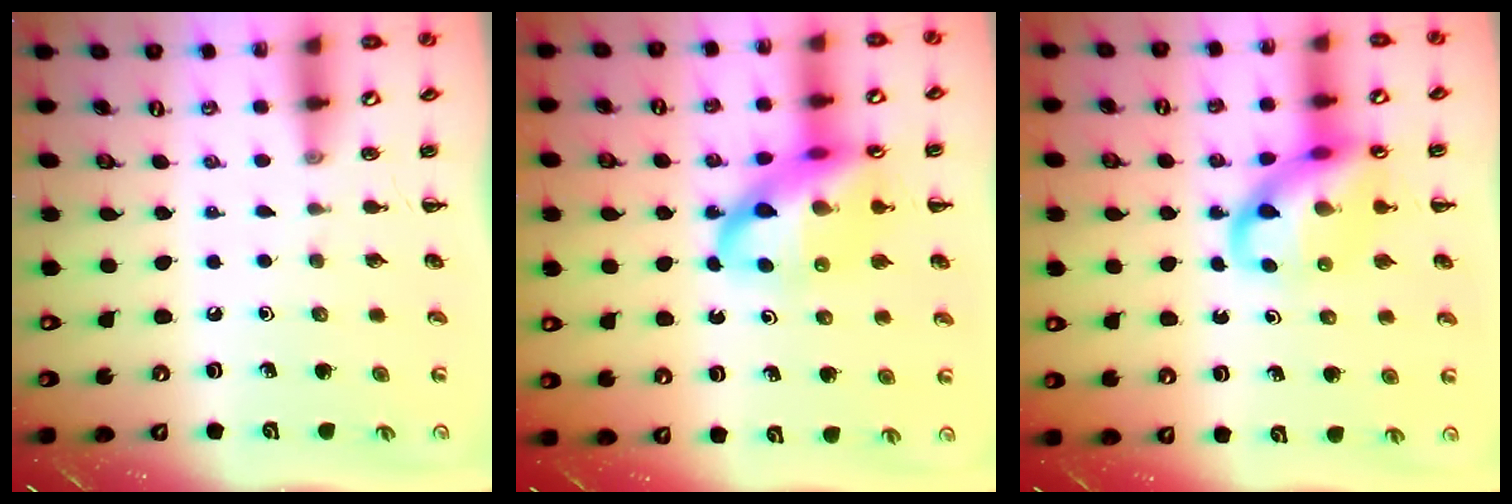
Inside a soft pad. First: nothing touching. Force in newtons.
{"total": 17.9, "press": 17.5, "slide": 3.7}
{"total": 14.7, "press": 14.5, "slide": 2.3}